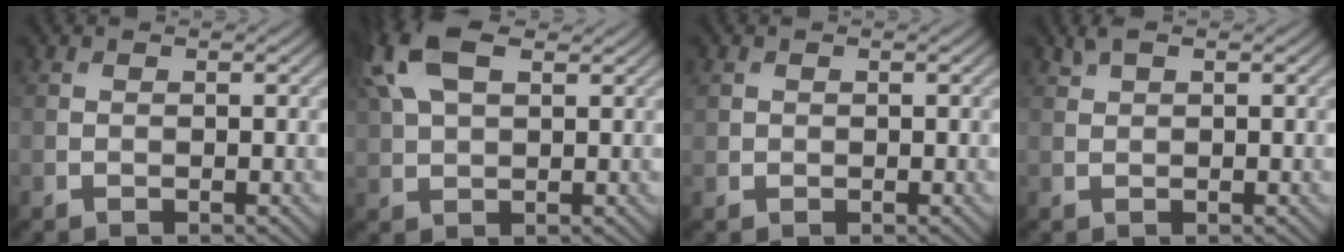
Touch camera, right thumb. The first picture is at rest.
{"total": 10.0, "force": [4.4, 4.9, 7.5], "torque": [-0.200, 0.030, 0.082]}
{"total": 1.2, "force": [0.3, 1.1, 0.3], "torque": [-0.009, -0.002, 0.006]}
{"total": 1.5, "force": [1.1, 0.5, 1.0], "torque": [-0.026, 0.005, 0.023]}